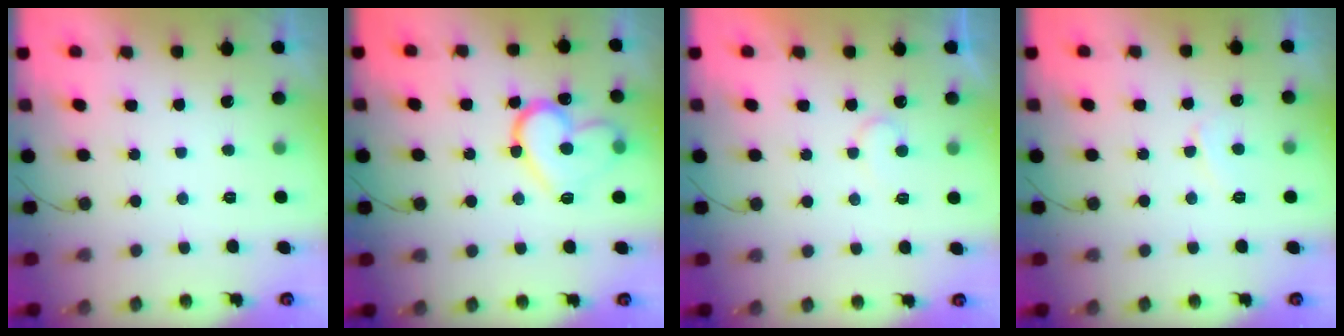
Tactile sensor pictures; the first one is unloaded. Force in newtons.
{"total": 15.4, "press": 15.3, "slide": 1.7}
{"total": 7.0, "press": 6.9, "slide": 0.5}
{"total": 3.9, "press": 3.8, "slide": 0.4}